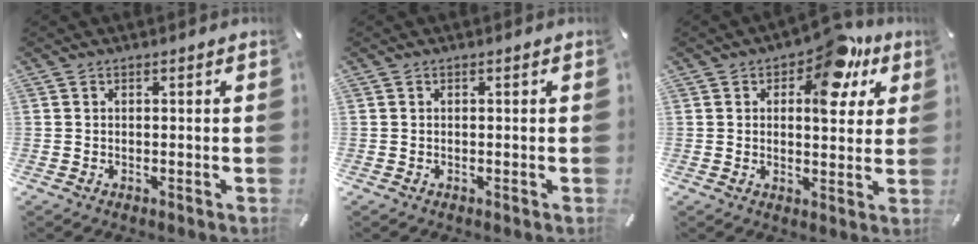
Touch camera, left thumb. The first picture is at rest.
{"total": 0.0}
{"total": 13.4, "force": [6.9, 7.1, 9.0], "torque": [-0.110, -0.038, 0.114]}